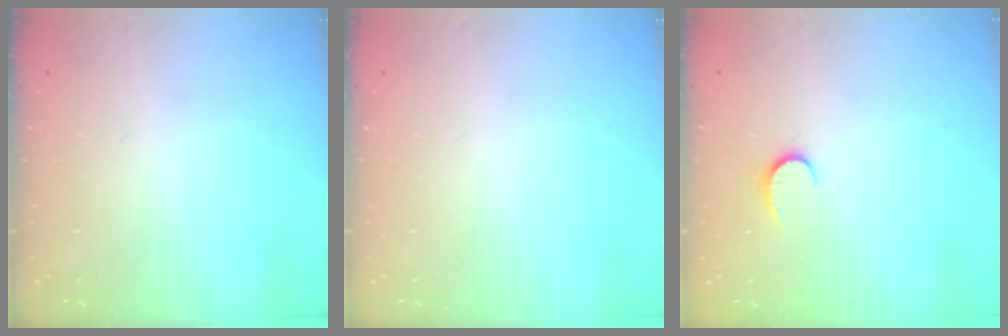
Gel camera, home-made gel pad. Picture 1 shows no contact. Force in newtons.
{"total": 0.0}
{"total": 6.7, "press": 6.7, "slide": 0.6}